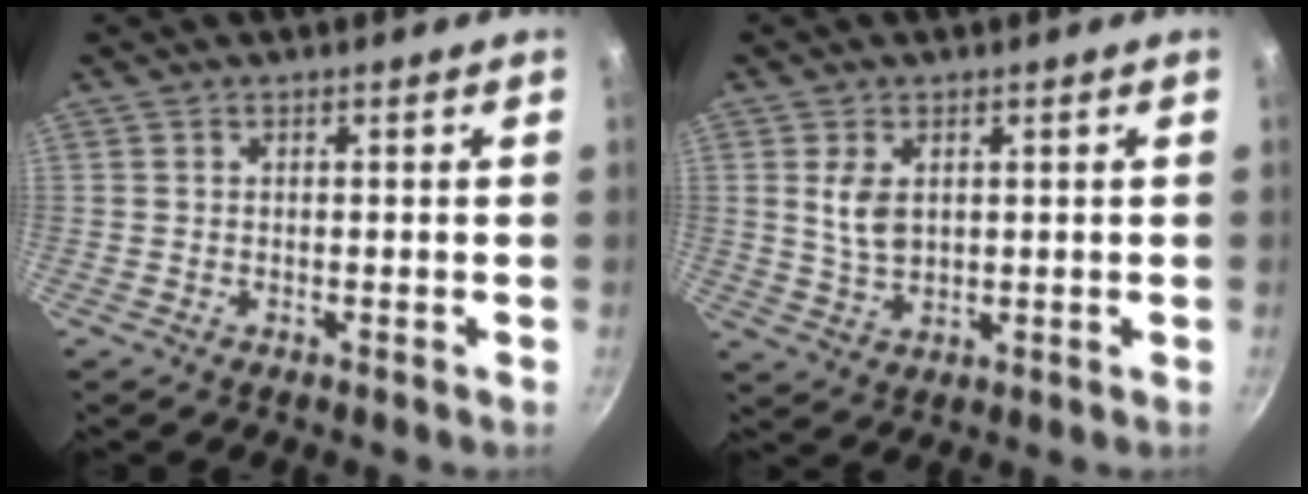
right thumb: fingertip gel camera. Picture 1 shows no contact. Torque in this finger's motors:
{"motor_torque": [-0.69, 0.54, 0.49, 0.08, 0.06]}